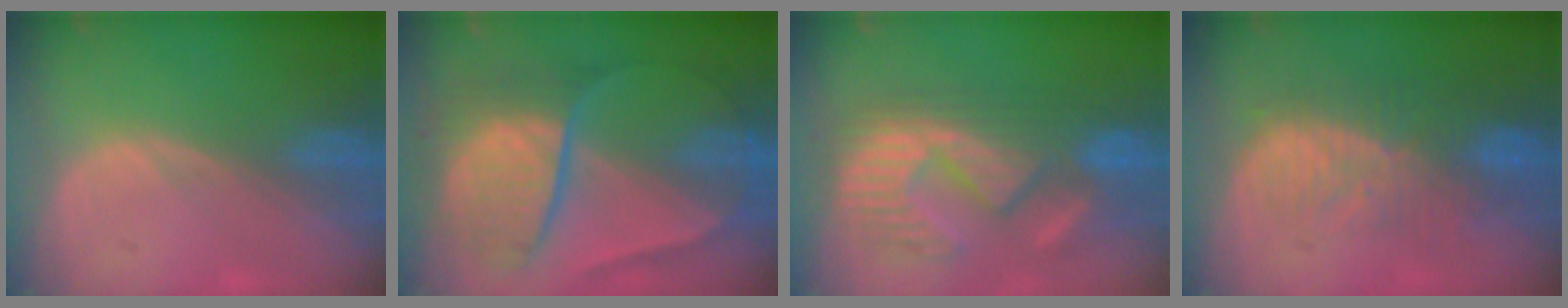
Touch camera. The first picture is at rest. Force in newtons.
{"total": 10.4, "press": 10.3, "slide": 1.1}
{"total": 11.3, "press": 10.9, "slide": 3.2}
{"total": 10.3, "press": 8.8, "slide": 5.4}